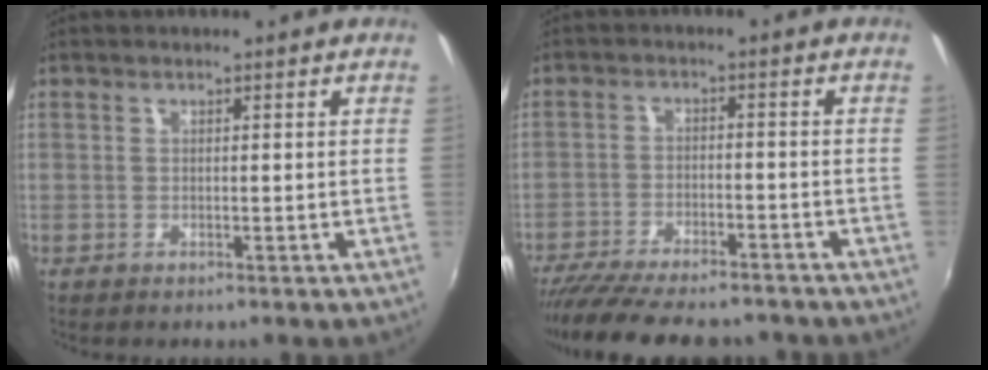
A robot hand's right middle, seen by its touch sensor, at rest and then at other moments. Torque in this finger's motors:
{"motor_torque": [1.03, -1.11, 0.28, 0.10]}